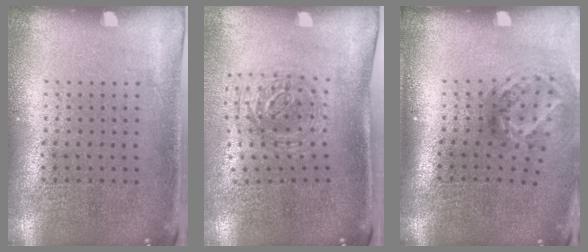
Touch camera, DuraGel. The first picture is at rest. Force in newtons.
{"total": 1.1, "press": 1.0, "slide": 0.4}
{"total": 1.9, "press": 1.2, "slide": 1.5}